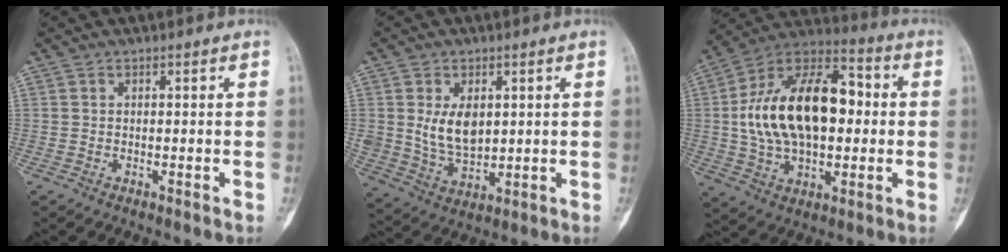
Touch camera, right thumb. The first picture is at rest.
{"total": 8.7, "force": [1.9, 5.7, 6.3], "torque": [-0.094, -0.018, 0.051]}
{"total": 24.1, "force": [1.5, 13.8, 19.7], "torque": [-0.323, 0.026, 0.024]}